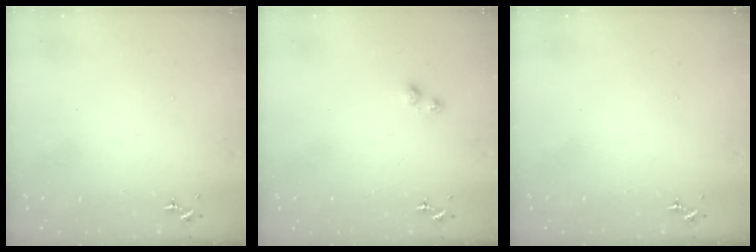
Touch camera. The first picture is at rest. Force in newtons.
{"total": 3.0, "press": 3.0, "slide": 0.4}
{"total": 0.0}